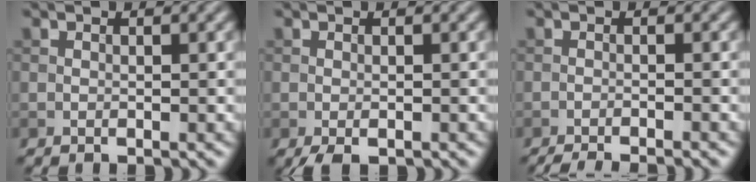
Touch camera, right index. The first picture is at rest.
{"total": 2.0, "force": [-1.3, 0.6, 1.4], "torque": [-0.028, -0.004, -0.022]}
{"total": 3.7, "force": [-3.2, 0.5, 1.8], "torque": [-0.028, -0.007, -0.054]}